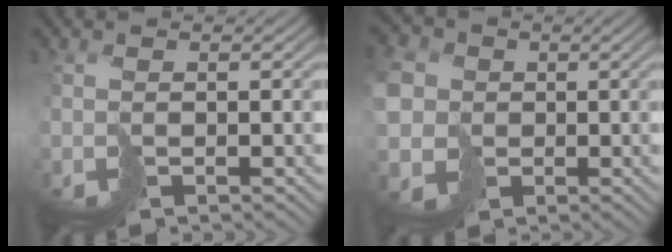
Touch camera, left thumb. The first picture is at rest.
{"total": 6.5, "force": [0.5, 6.0, 2.4], "torque": [-0.091, 0.005, 0.001]}